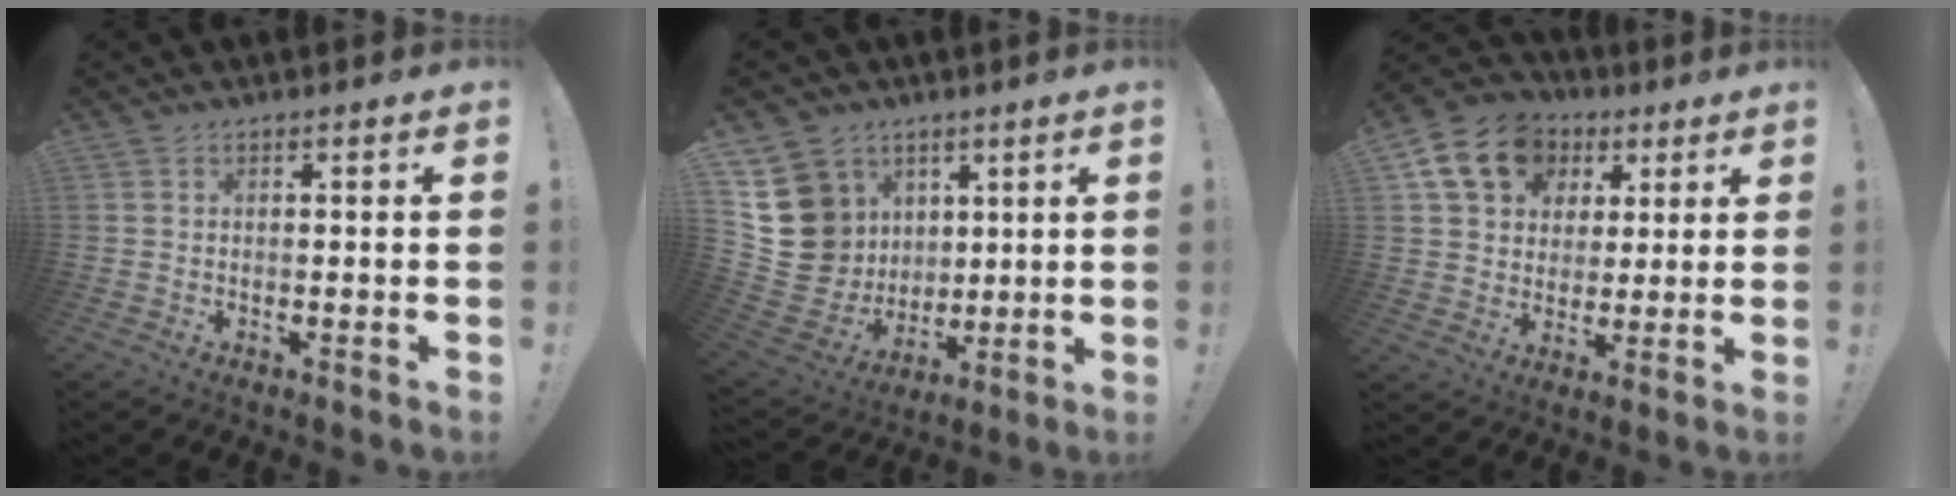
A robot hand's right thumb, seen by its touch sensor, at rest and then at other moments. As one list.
[{"total": 18.6, "force": [5.1, 16.2, 7.5], "torque": [-0.158, -0.032, 0.127]}, {"total": 15.4, "force": [6.8, 12.0, 6.8], "torque": [-0.094, -0.028, 0.134]}]